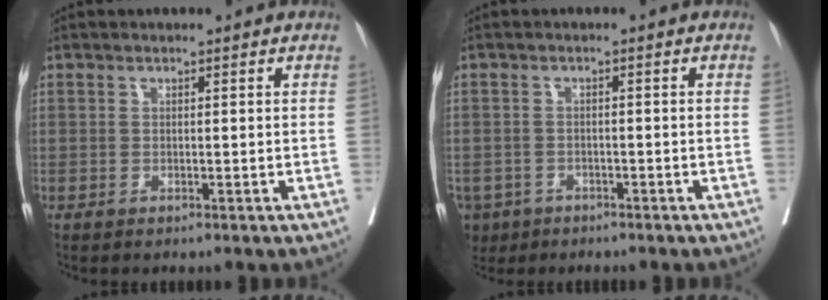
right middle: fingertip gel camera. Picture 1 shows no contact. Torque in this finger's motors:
{"motor_torque": [0.43, -0.28, 1.05, 0.21]}